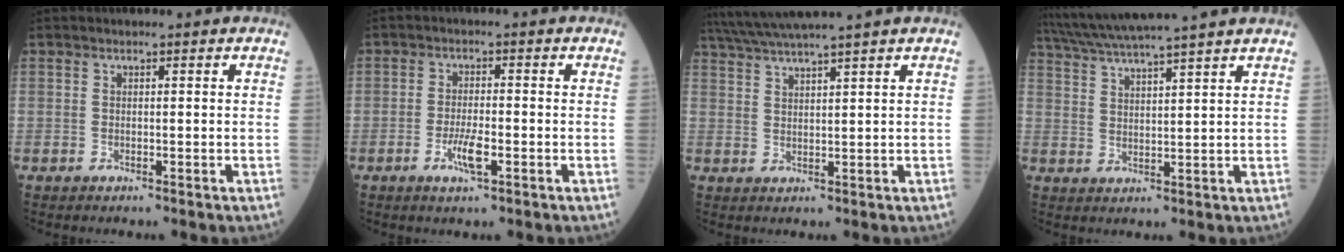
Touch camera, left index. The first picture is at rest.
{"total": 3.6, "force": [-1.5, 0.5, 3.3], "torque": [-0.062, -0.003, -0.027]}
{"total": 8.5, "force": [7.2, -1.9, 4.0], "torque": [-0.070, 0.020, 0.119]}
{"total": 13.0, "force": [11.4, -1.7, 6.1], "torque": [-0.113, 0.013, 0.175]}